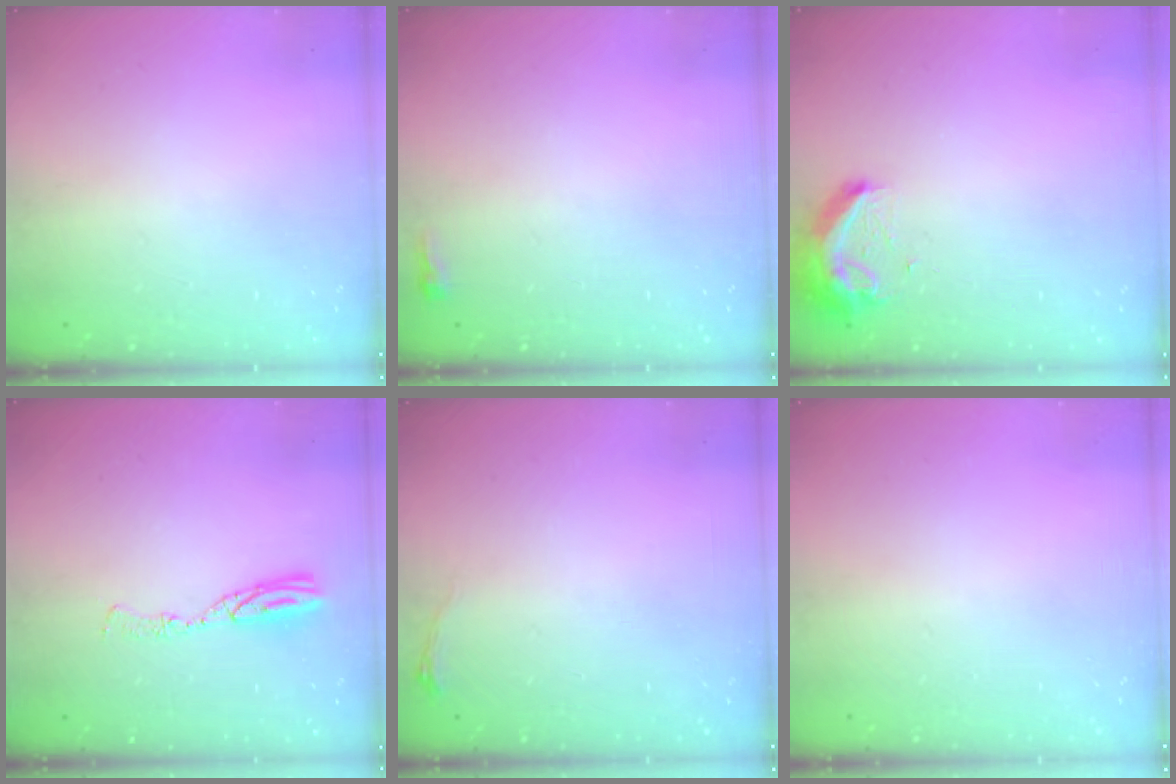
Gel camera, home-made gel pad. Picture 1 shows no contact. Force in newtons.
{"total": 2.4, "press": 2.4, "slide": 0.6}
{"total": 9.5, "press": 9.5, "slide": 0.6}
{"total": 6.6, "press": 6.5, "slide": 0.7}
{"total": 3.1, "press": 3.0, "slide": 0.9}
{"total": 16.0, "press": 1.9, "slide": 15.9}